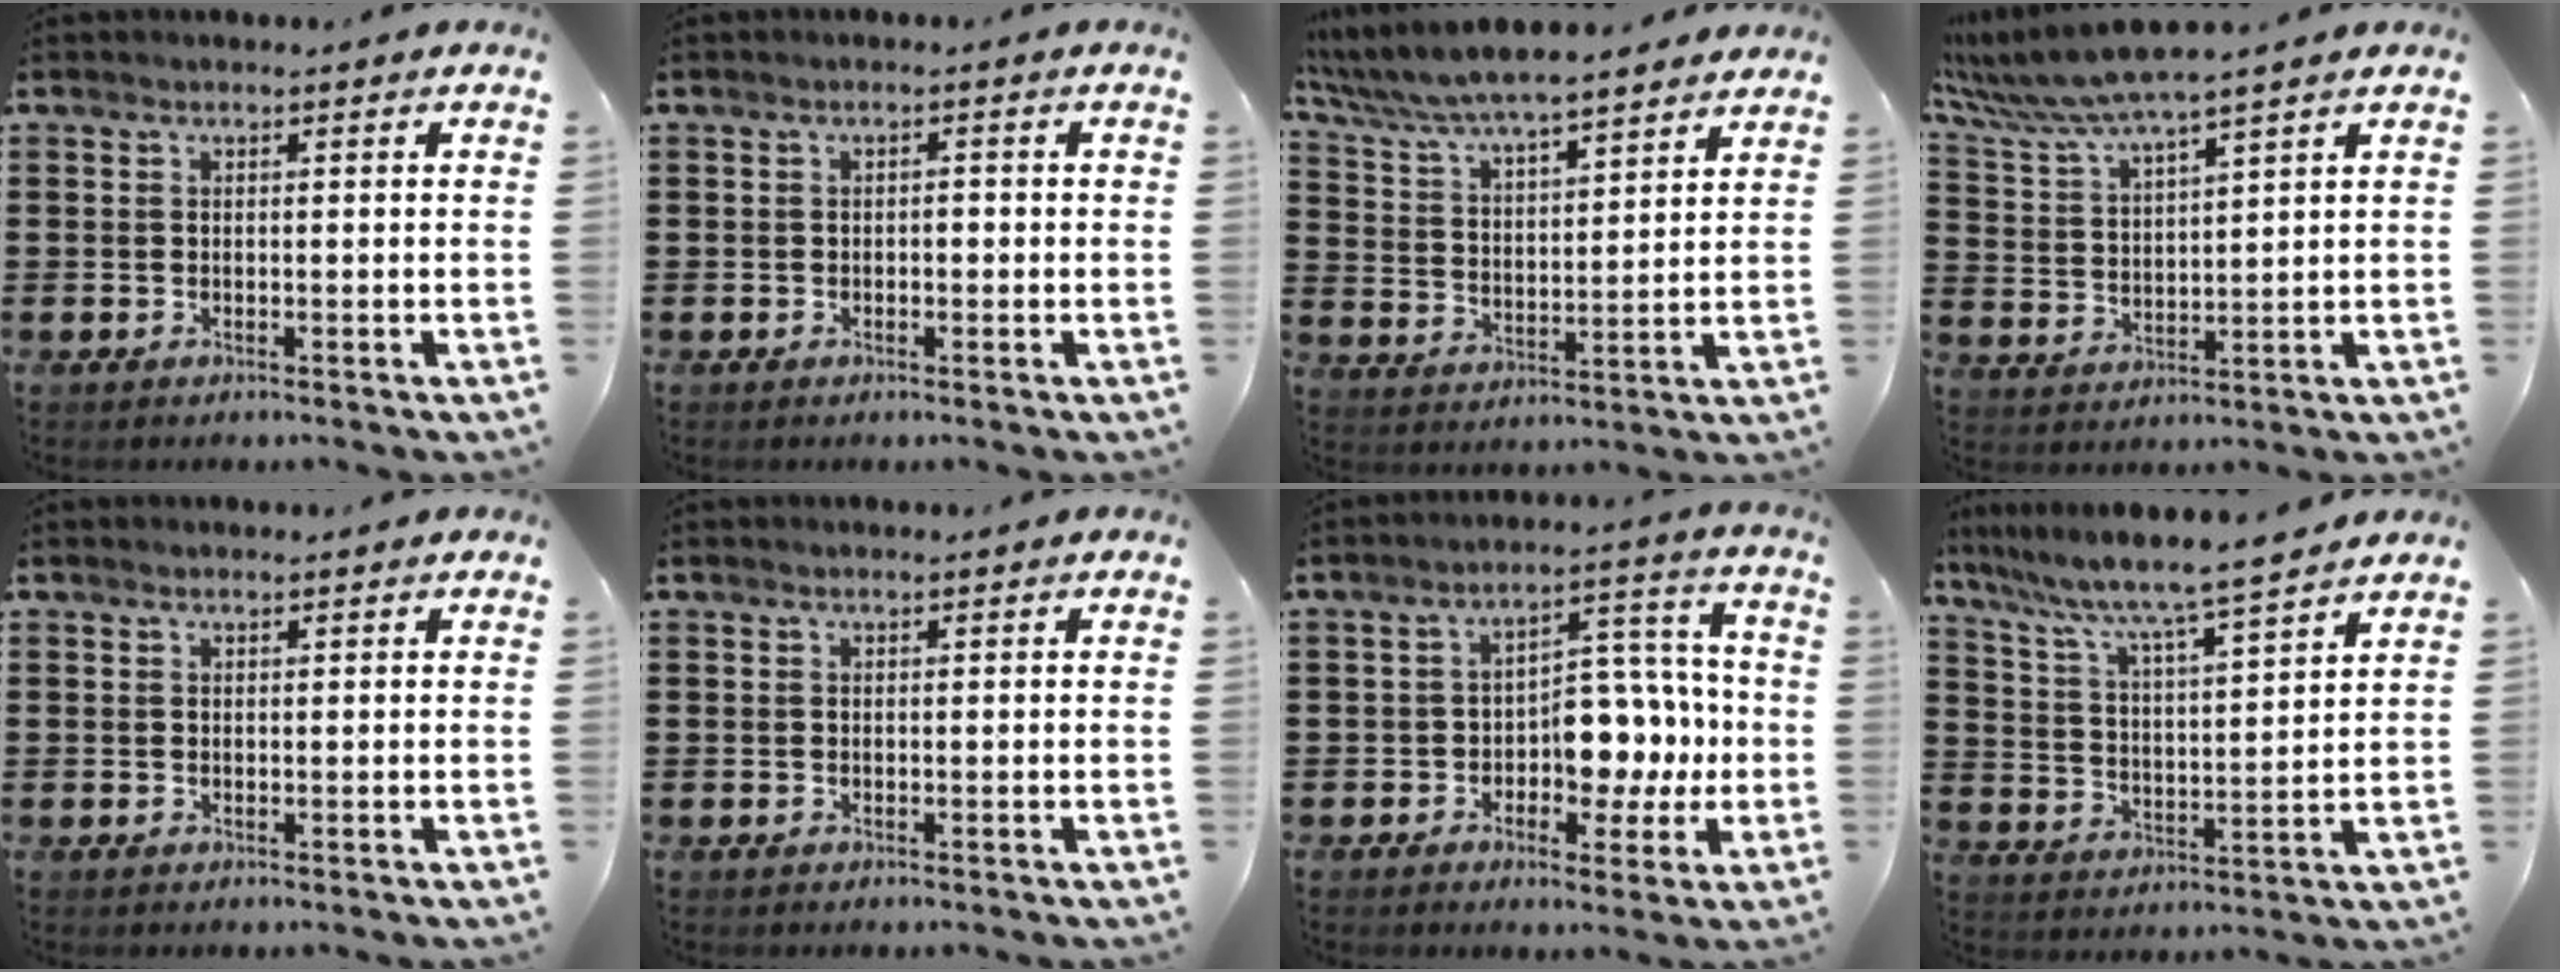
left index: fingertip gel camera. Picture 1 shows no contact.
{"total": 1.0, "force": [-0.2, 0.5, 0.8], "torque": [-0.017, 0.000, -0.005]}
{"total": 6.3, "force": [6.0, 0.4, 1.9], "torque": [-0.064, -0.035, 0.103]}
{"total": 7.0, "force": [5.9, 0.0, 3.7], "torque": [-0.094, -0.028, 0.103]}
{"total": 0.5, "force": [0.4, 0.3, 0.0], "torque": [-0.002, 0.002, 0.009]}
{"total": 0.0}
{"total": 7.6, "force": [-1.2, 5.3, 5.2], "torque": [-0.086, 0.010, -0.023]}
{"total": 6.4, "force": [5.8, -0.5, 2.7], "torque": [-0.077, -0.044, 0.092]}